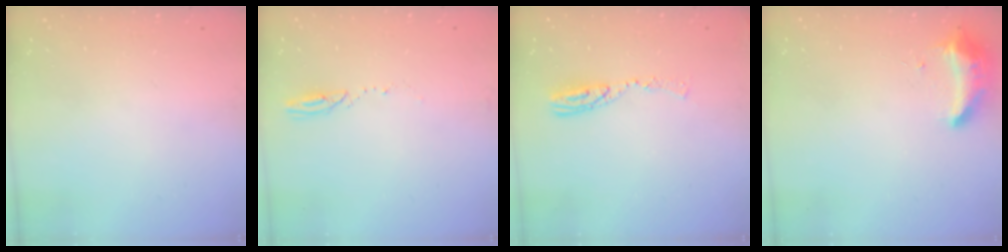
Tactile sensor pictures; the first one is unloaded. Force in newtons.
{"total": 2.5, "press": 2.4, "slide": 0.3}
{"total": 8.4, "press": 8.4, "slide": 0.6}
{"total": 8.8, "press": 8.8, "slide": 0.6}